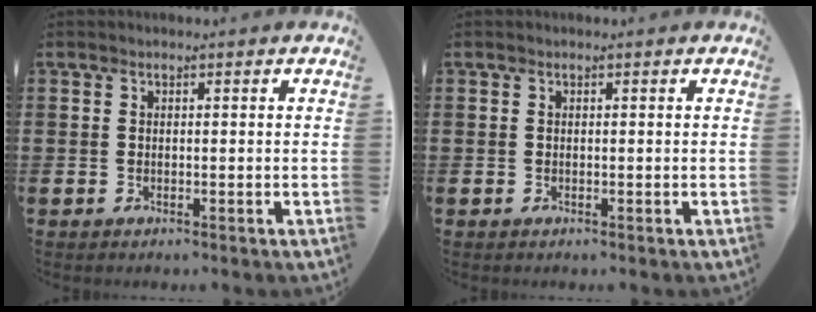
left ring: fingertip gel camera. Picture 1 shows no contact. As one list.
[{"total": 0.0}]